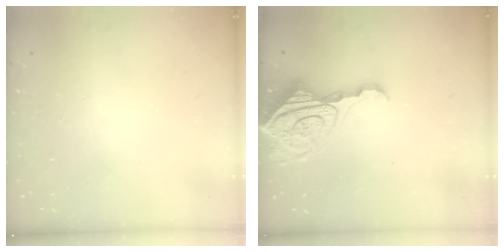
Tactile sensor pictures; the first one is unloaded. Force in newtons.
{"total": 14.3, "press": 14.2, "slide": 1.3}